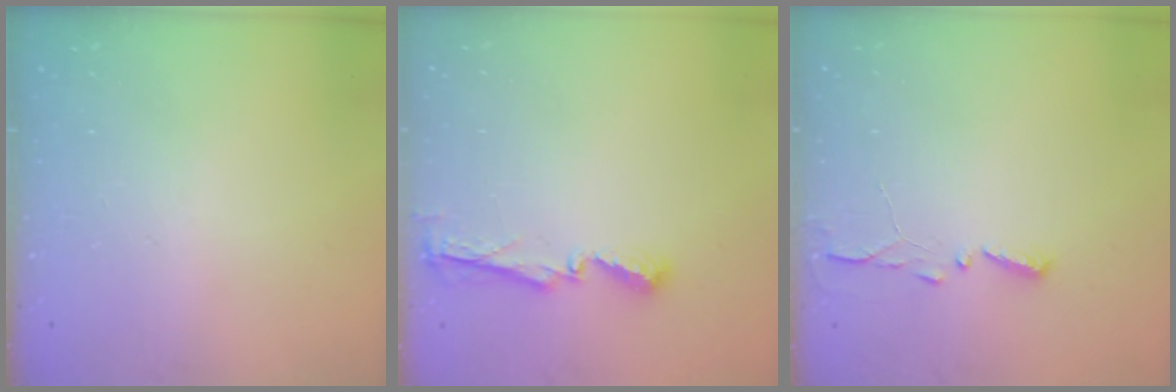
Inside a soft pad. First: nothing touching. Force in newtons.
{"total": 5.1, "press": 5.1, "slide": 0.4}
{"total": 2.9, "press": 2.9, "slide": 0.4}